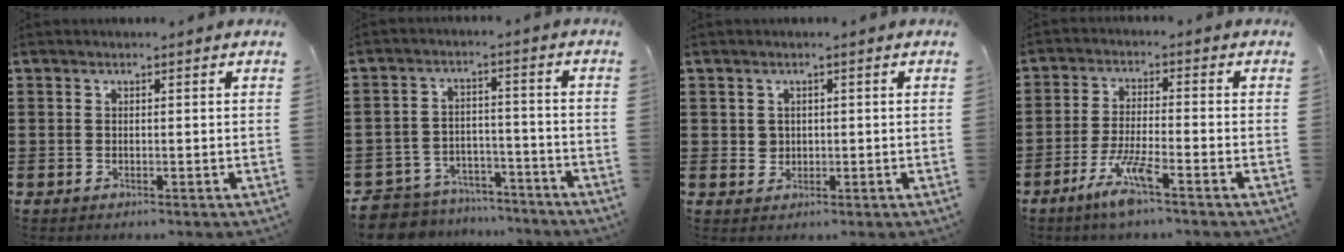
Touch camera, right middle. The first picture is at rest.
{"total": 6.7, "force": [-6.6, 1.3, 0.2], "torque": [-0.021, 0.015, -0.138]}
{"total": 1.7, "force": [0.4, 1.6, 0.4], "torque": [-0.014, 0.010, 0.006]}
{"total": 6.5, "force": [-4.2, 0.6, 5.0], "torque": [-0.106, -0.010, -0.079]}